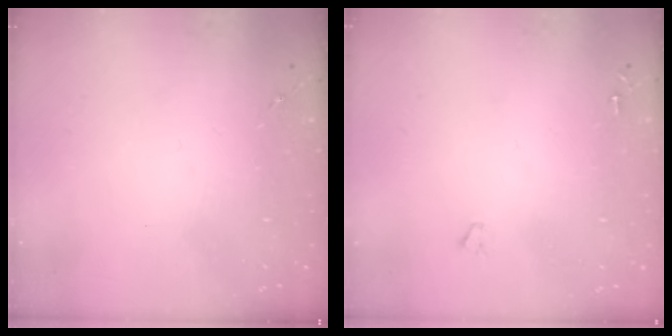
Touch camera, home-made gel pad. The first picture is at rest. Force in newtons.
{"total": 0.9, "press": 0.9, "slide": 0.1}